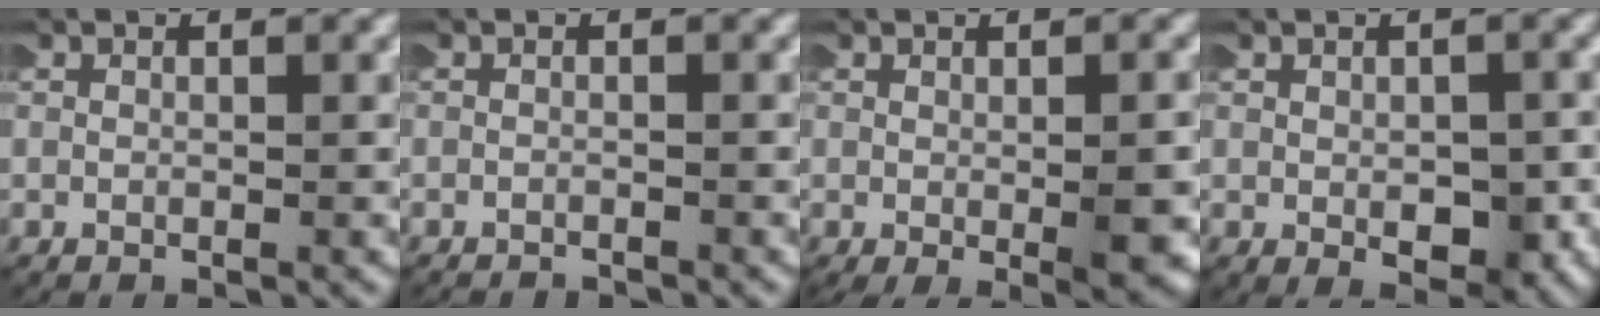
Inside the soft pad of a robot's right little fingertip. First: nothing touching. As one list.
[{"total": 1.6, "force": [-1.6, 0.0, -0.1], "torque": [-0.006, -0.009, -0.021]}, {"total": 2.4, "force": [-0.6, 0.3, 2.3], "torque": [-0.030, -0.009, -0.001]}, {"total": 2.9, "force": [-1.1, 1.5, 2.3], "torque": [-0.038, -0.010, -0.012]}]